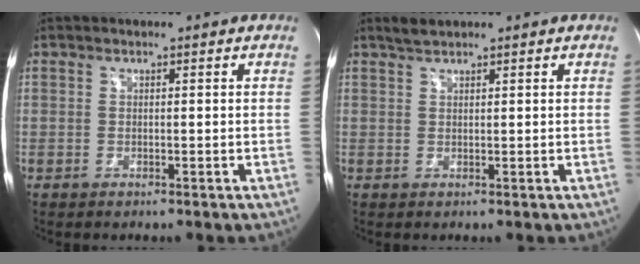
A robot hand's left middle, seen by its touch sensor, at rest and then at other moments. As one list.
[{"total": 1.5, "force": [1.4, 0.1, 0.5], "torque": [-0.018, 0.007, 0.033]}]